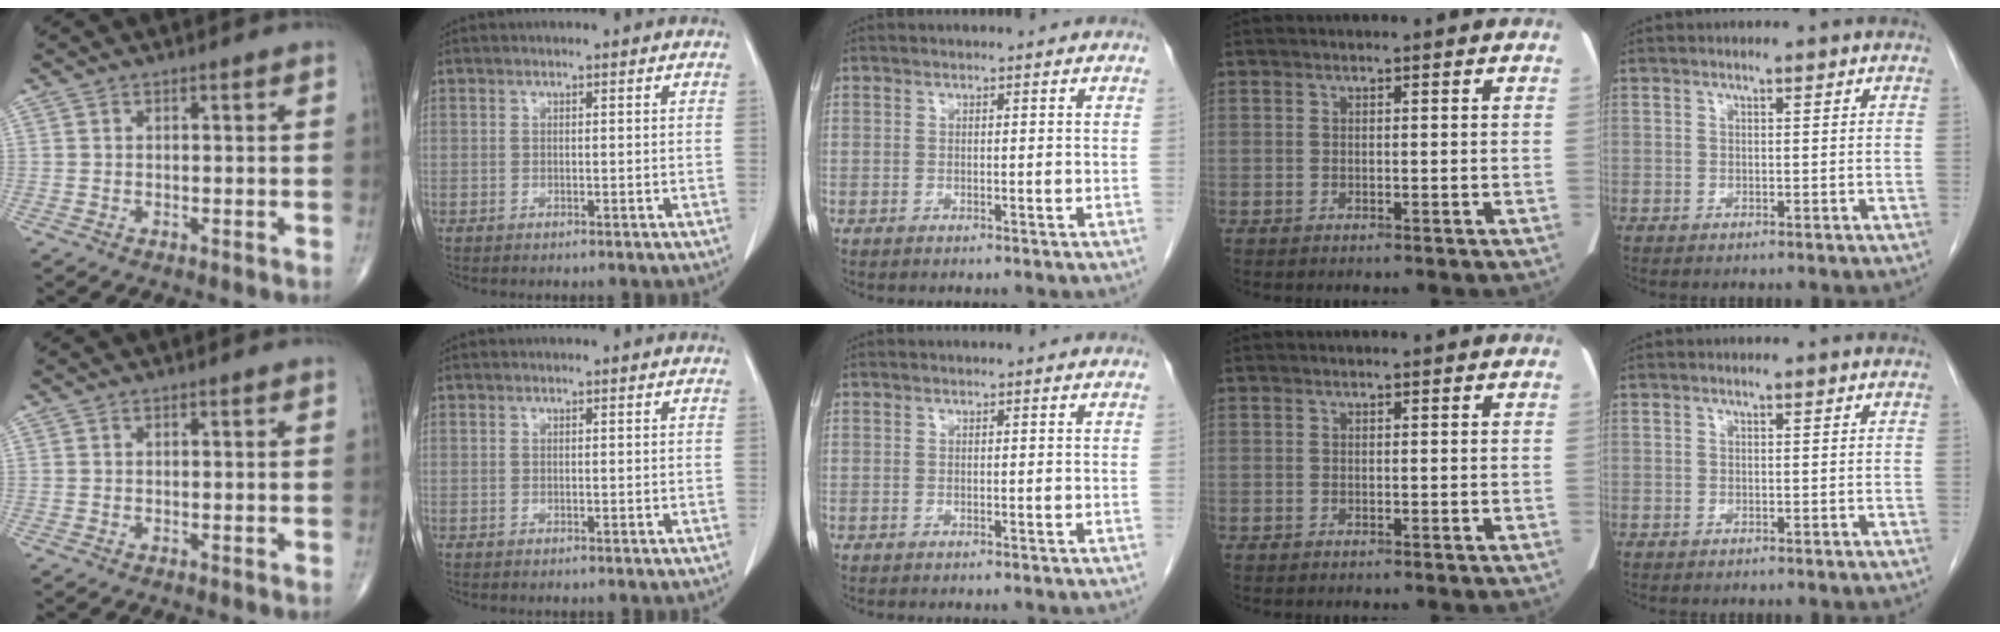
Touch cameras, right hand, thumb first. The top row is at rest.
{}